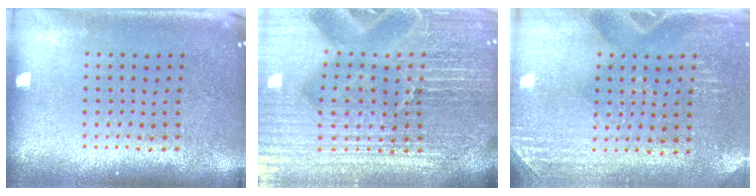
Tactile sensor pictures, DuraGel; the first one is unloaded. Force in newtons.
{"total": 6.7, "press": 5.9, "slide": 3.3}
{"total": 2.8, "press": 2.6, "slide": 1.2}